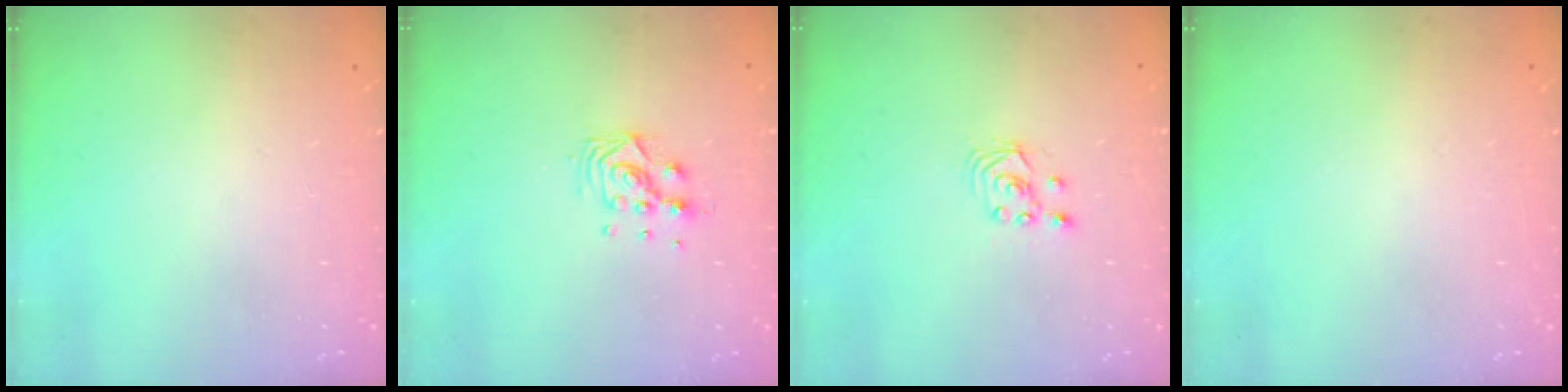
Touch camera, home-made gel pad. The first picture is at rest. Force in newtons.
{"total": 7.3, "press": 7.3, "slide": 0.6}
{"total": 2.6, "press": 2.6, "slide": 0.3}
{"total": 0.0}